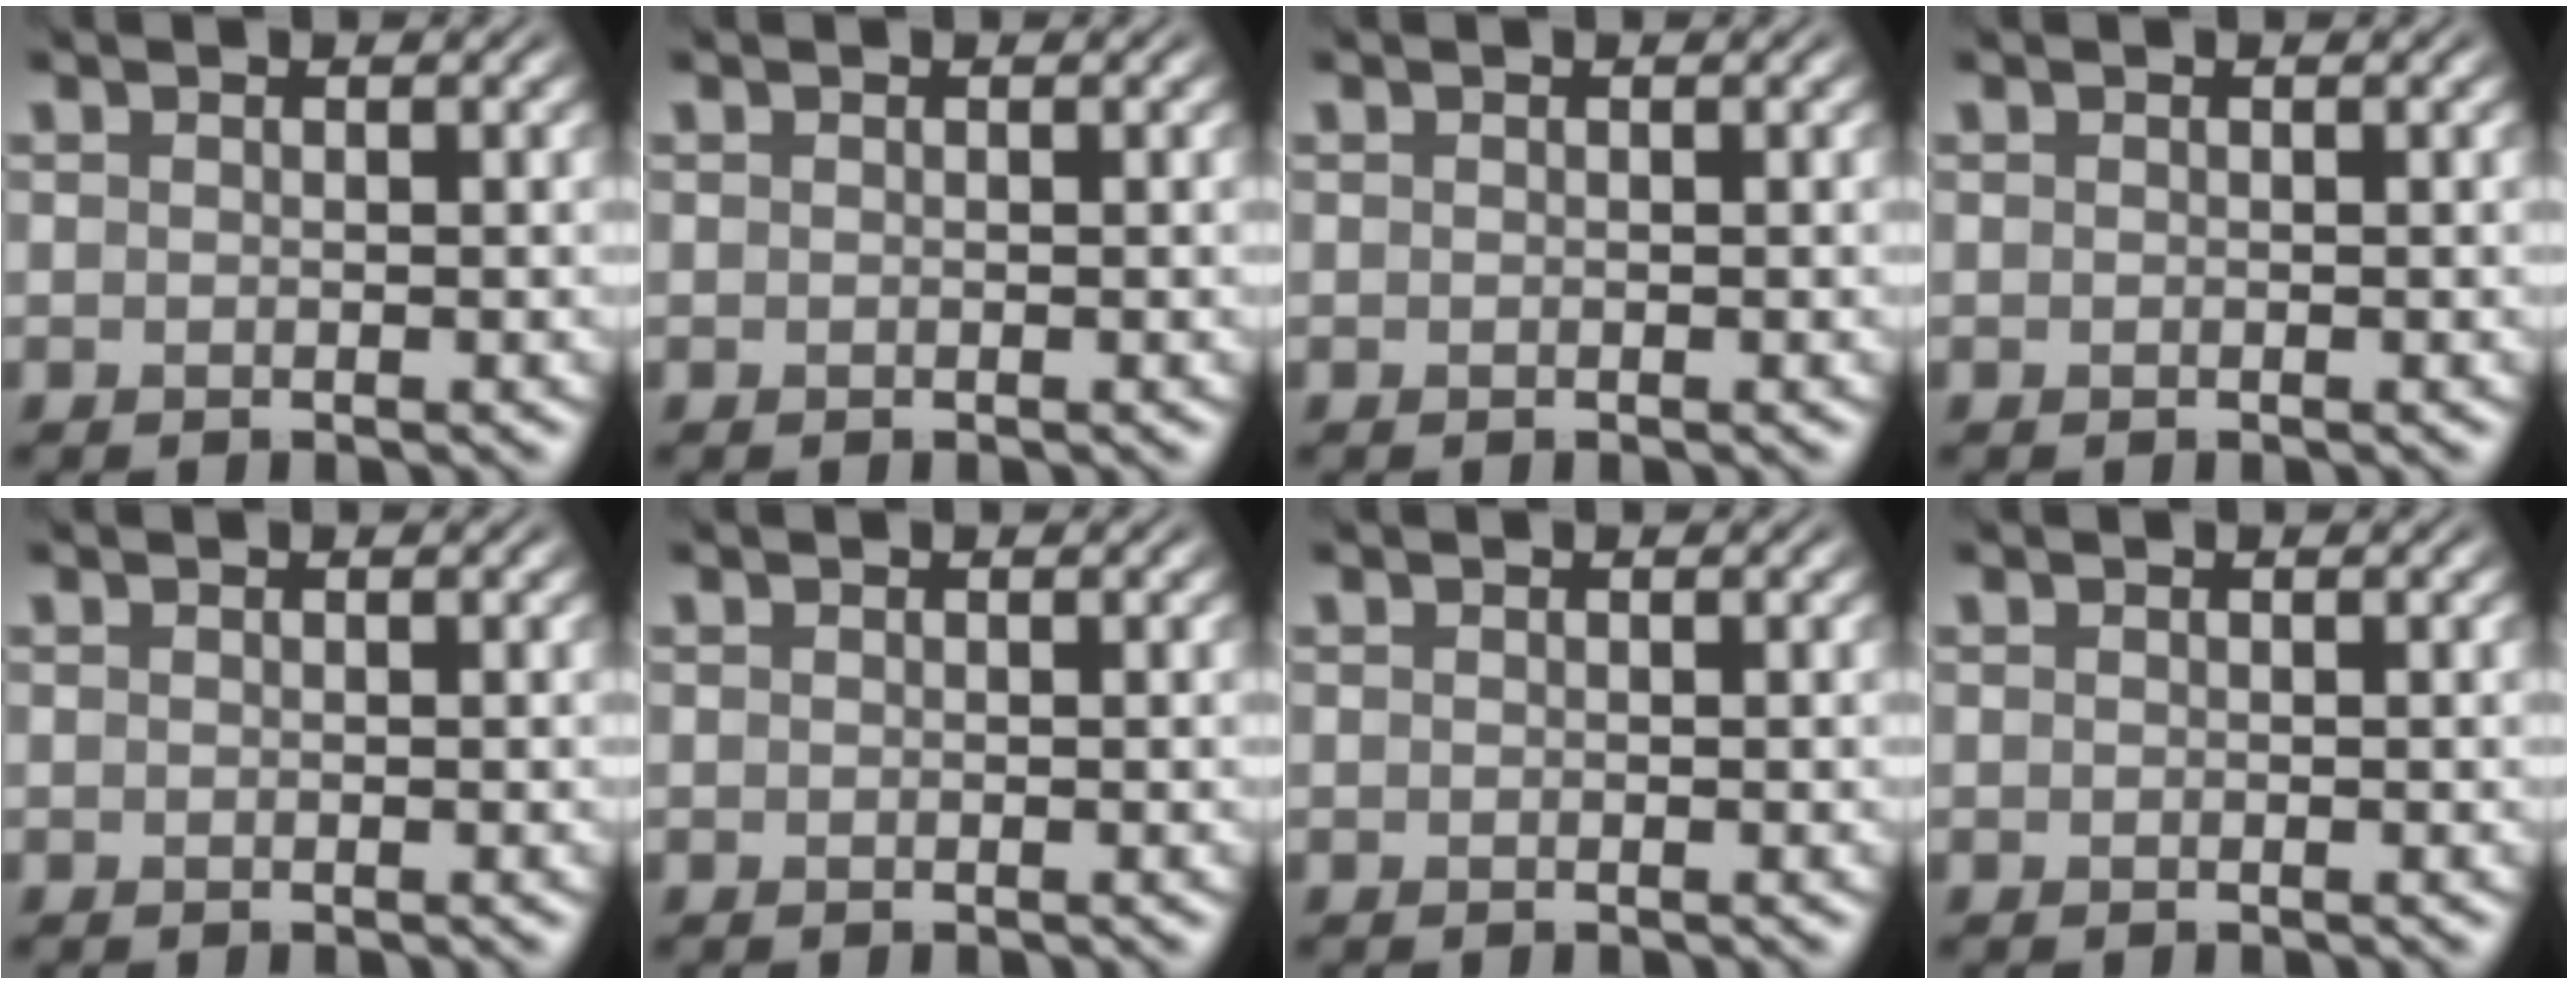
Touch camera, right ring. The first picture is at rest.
{"total": 0.0}
{"total": 0.0}
{"total": 0.0}
{"total": 0.0}
{"total": 0.0}
{"total": 0.0}
{"total": 0.0}